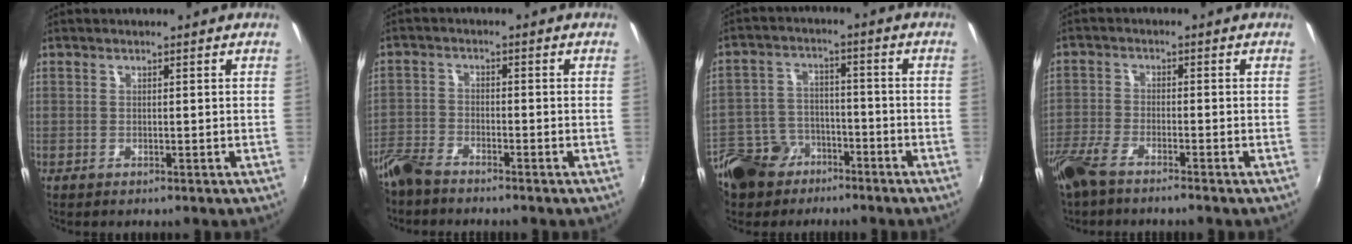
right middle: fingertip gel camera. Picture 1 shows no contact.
{"total": 6.2, "force": [-5.3, 2.0, 2.5], "torque": [-0.061, -0.011, -0.111]}
{"total": 15.3, "force": [-9.7, 10.2, 6.0], "torque": [-0.168, 0.010, -0.158]}
{"total": 6.2, "force": [-5.0, 1.5, 3.3], "torque": [-0.088, -0.013, -0.104]}